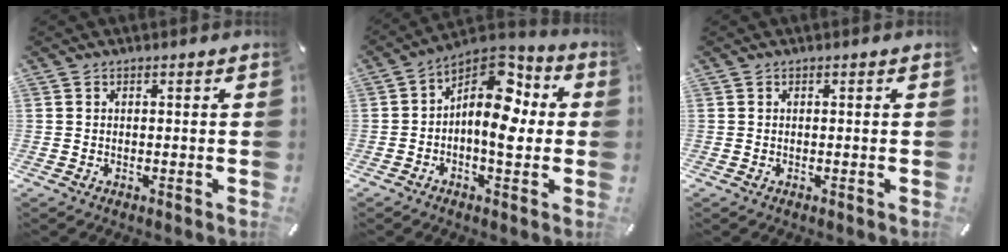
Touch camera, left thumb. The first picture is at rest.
{"total": 12.5, "force": [1.1, 7.2, 10.2], "torque": [-0.155, -0.028, 0.011]}
{"total": 0.0}